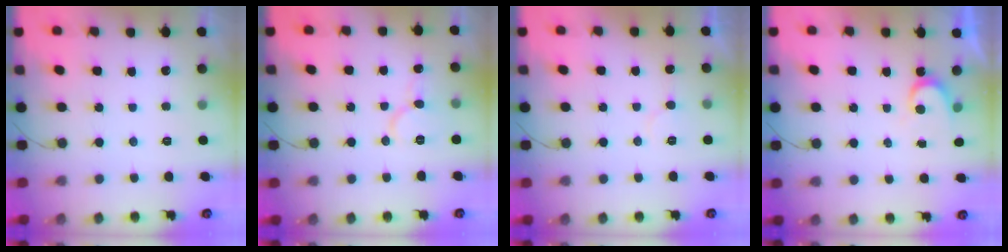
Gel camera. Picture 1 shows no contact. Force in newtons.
{"total": 7.3, "press": 7.2, "slide": 0.7}
{"total": 5.6, "press": 5.6, "slide": 0.4}
{"total": 3.5, "press": 3.5, "slide": 0.3}